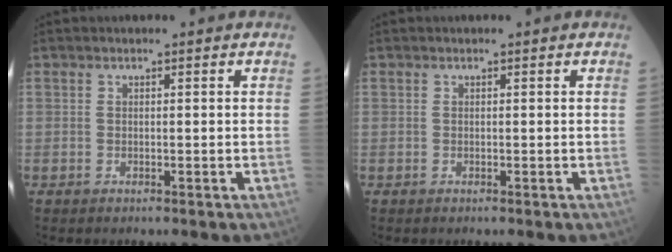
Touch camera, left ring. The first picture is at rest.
{"total": 0.0}